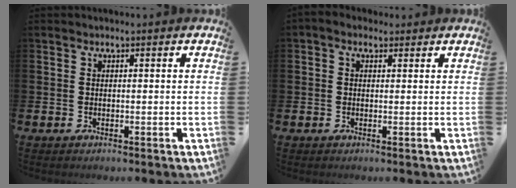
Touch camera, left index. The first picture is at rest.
{"total": 1.5, "force": [0.7, 1.2, 0.5], "torque": [-0.004, 0.008, 0.009]}